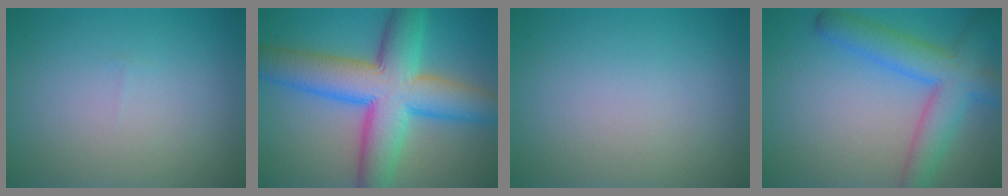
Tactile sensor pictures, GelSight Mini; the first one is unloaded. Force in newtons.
{"total": 11.6, "press": 11.6, "slide": 0.3}
{"total": 0.0}
{"total": 6.4, "press": 6.4, "slide": 0.3}